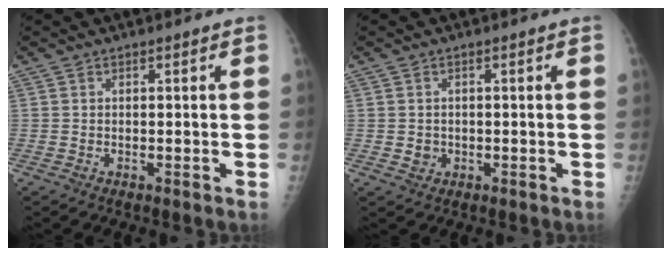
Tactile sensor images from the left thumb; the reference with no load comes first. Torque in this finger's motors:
{"motor_torque": [-0.19, 0.01, -0.08, -0.09, 0.00]}